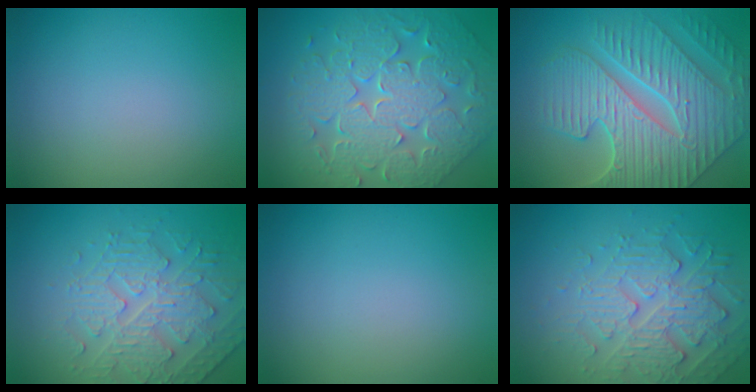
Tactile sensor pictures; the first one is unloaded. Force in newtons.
{"total": 9.3, "press": 7.1, "slide": 6.1}
{"total": 8.2, "press": 6.9, "slide": 4.5}
{"total": 4.4, "press": 3.9, "slide": 2.1}
{"total": 0.0}
{"total": 4.8, "press": 4.2, "slide": 2.4}